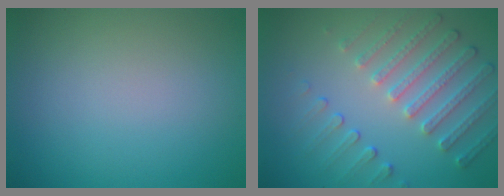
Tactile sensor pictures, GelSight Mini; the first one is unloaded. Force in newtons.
{"total": 4.9, "press": 3.7, "slide": 3.2}